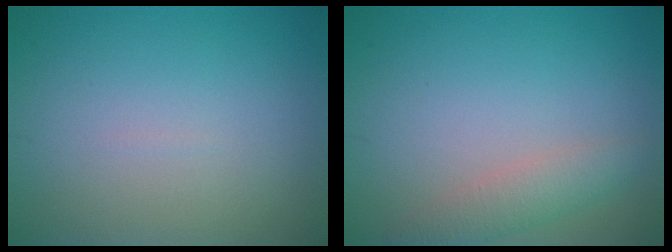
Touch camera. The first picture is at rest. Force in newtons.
{"total": 2.3, "press": 2.3, "slide": 0.1}